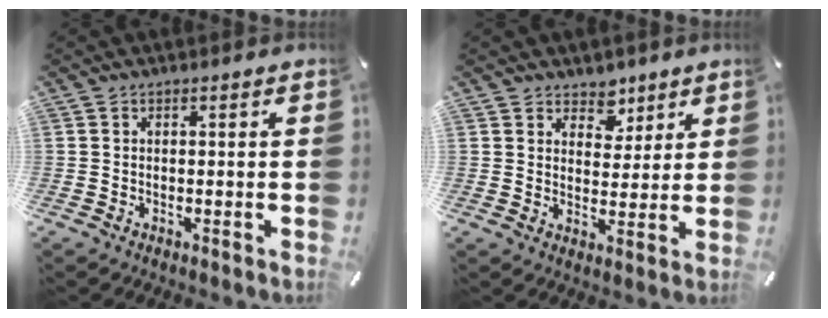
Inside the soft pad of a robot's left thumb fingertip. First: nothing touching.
{"total": 5.7, "force": [4.0, 4.2, 0.3], "torque": [0.012, -0.031, 0.067]}